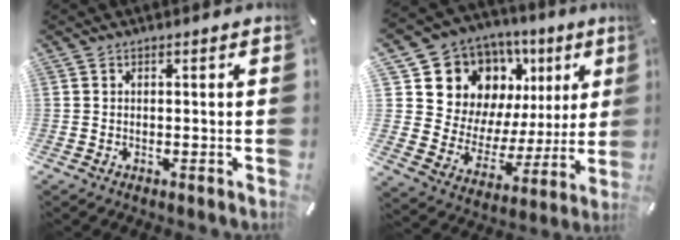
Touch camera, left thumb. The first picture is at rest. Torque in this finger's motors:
{"motor_torque": [2.47, 2.54, 1.56, -1.20, 0.10]}